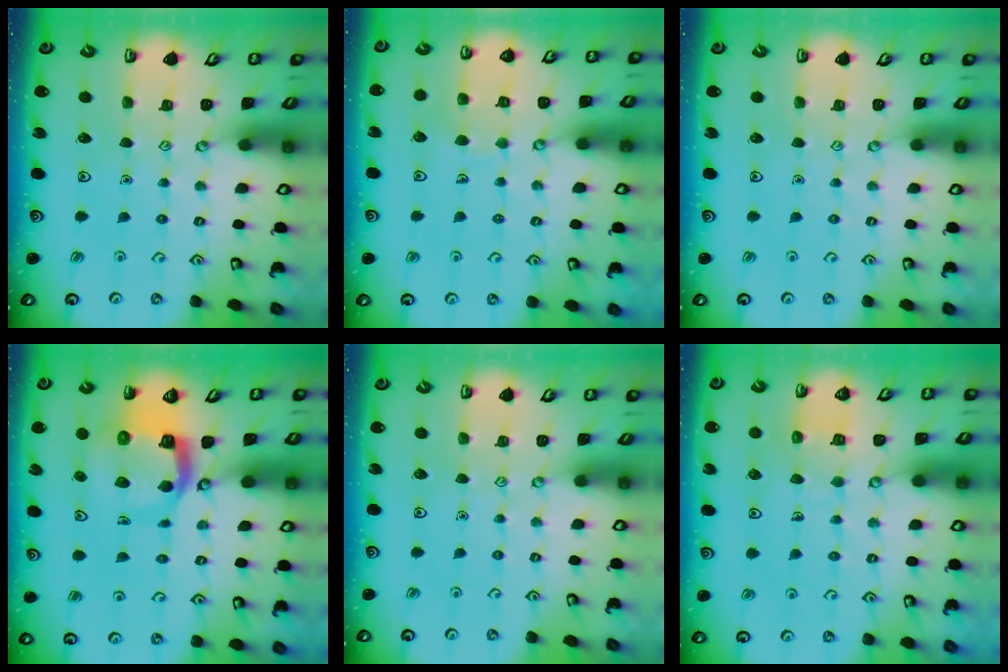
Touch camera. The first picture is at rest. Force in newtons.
{"total": 5.5, "press": 5.5, "slide": 0.5}
{"total": 0.0}
{"total": 9.5, "press": 9.4, "slide": 1.2}
{"total": 0.0}
{"total": 5.1, "press": 5.1, "slide": 0.5}